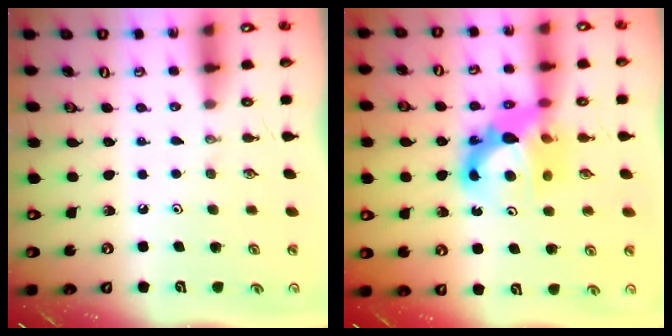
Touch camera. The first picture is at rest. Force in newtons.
{"total": 12.7, "press": 12.7, "slide": 0.9}